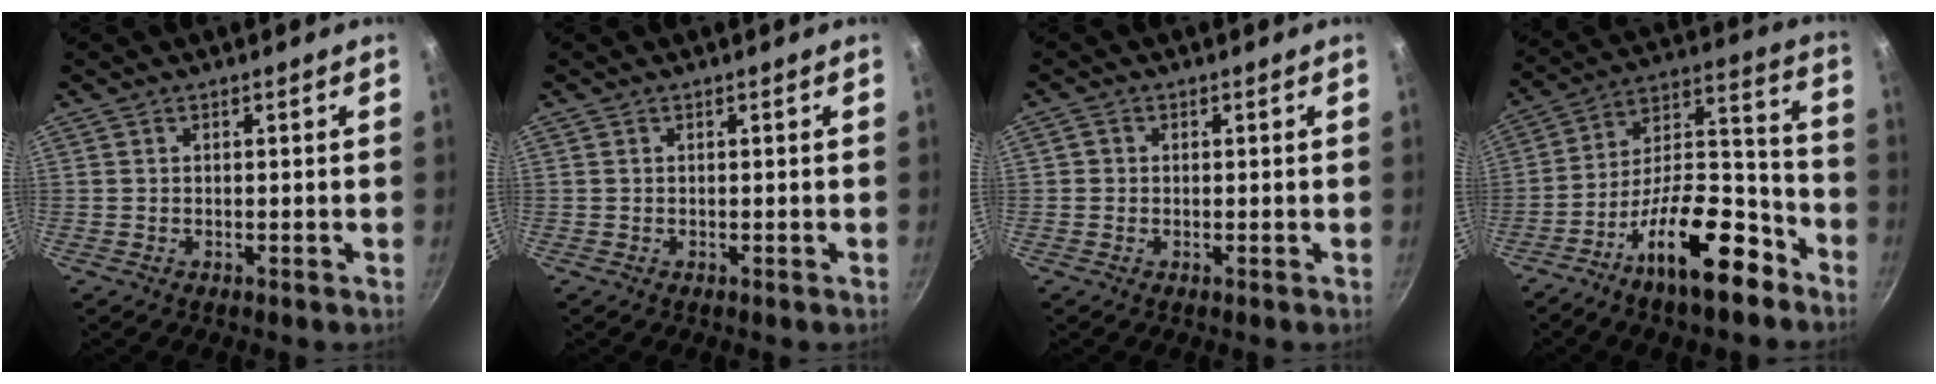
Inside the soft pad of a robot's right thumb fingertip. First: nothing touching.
{"total": 0.0}
{"total": 1.2, "force": [0.0, 1.1, 0.3], "torque": [-0.004, 0.003, -0.003]}
{"total": 19.9, "force": [-11.7, 7.6, 14.2], "torque": [-0.194, 0.097, -0.201]}